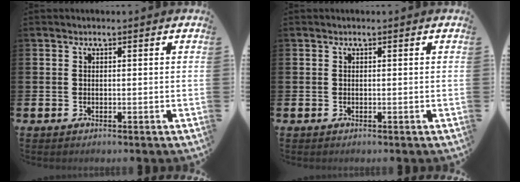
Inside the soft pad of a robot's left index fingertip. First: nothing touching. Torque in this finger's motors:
{"motor_torque": [0.00, 0.00, 0.00, 0.00]}